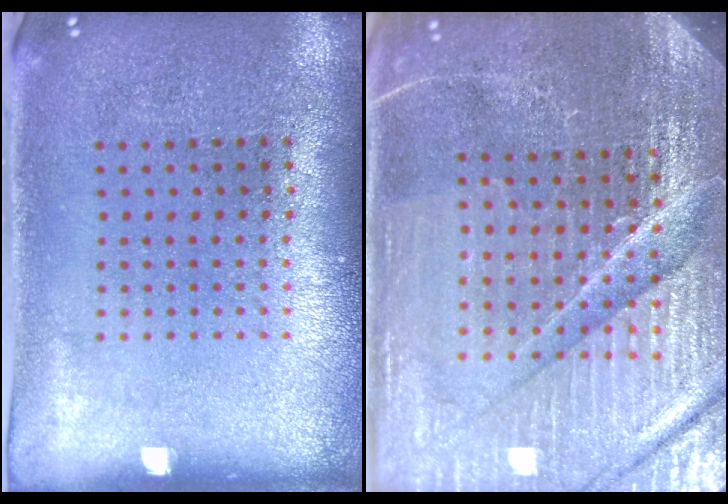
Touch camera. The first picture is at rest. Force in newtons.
{"total": 5.9, "press": 5.3, "slide": 2.4}